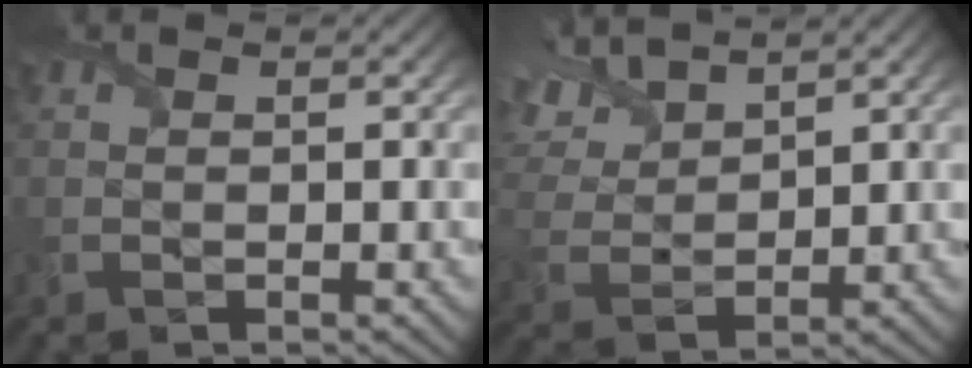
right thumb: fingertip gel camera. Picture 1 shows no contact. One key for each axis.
{"total": 8.0, "fx": 5.8, "fy": 3.0, "fz": 4.5, "tx": -0.125, "ty": 0.018, "tz": 0.111}